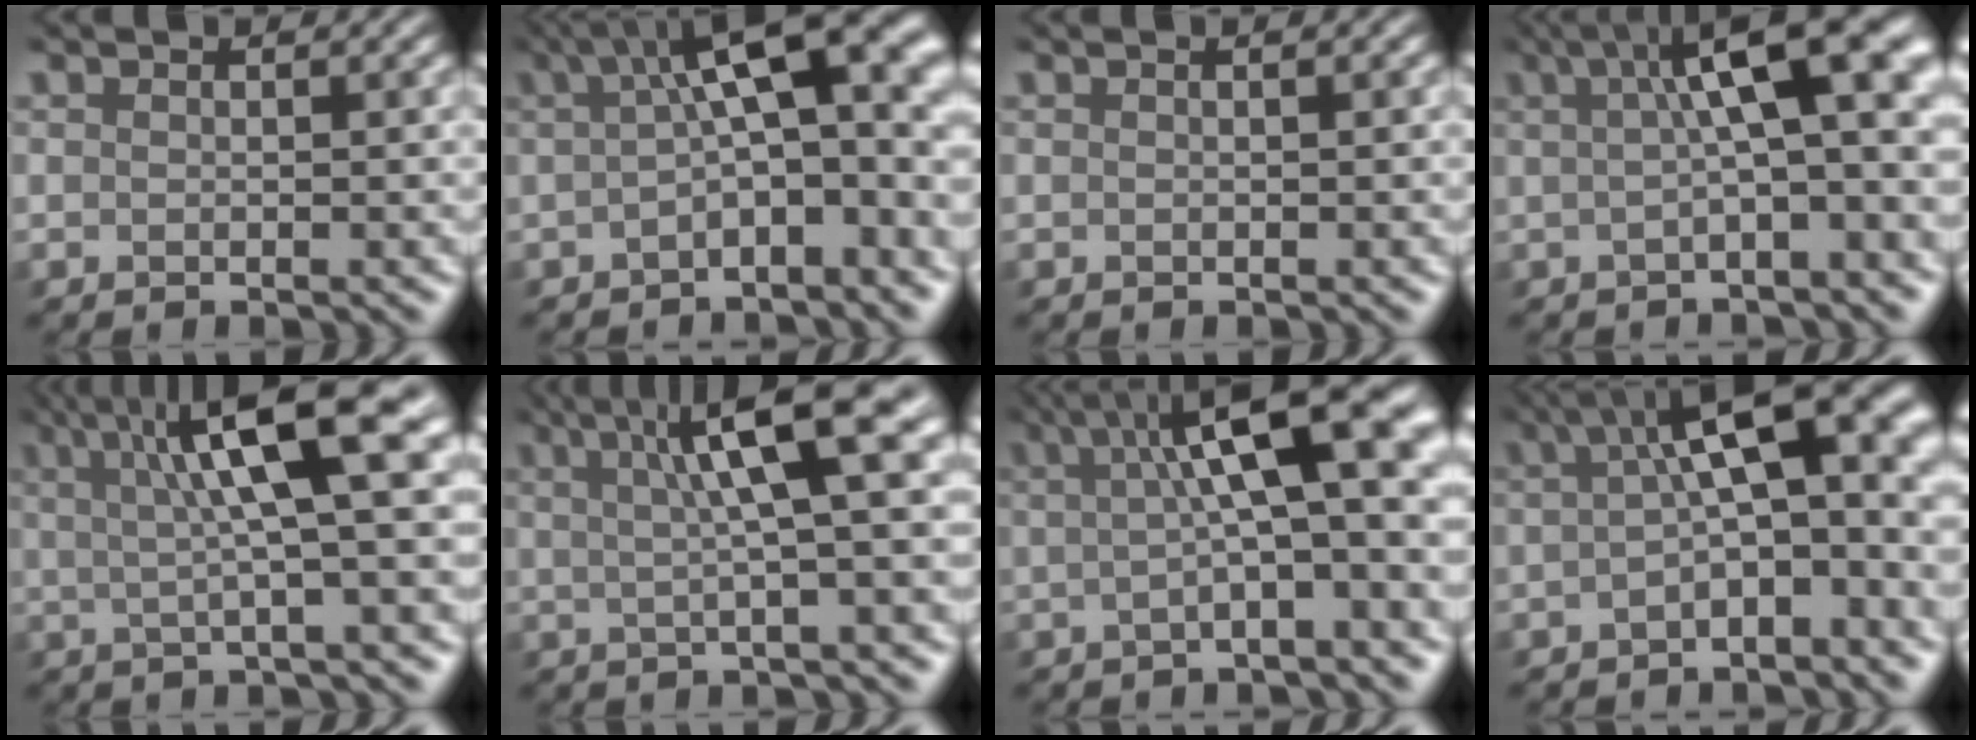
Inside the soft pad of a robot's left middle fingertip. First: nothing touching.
{"total": 10.4, "force": [1.2, 3.8, 9.7], "torque": [-0.117, 0.023, 0.009]}
{"total": 0.6, "force": [0.2, 0.2, 0.5], "torque": [-0.005, 0.001, 0.000]}
{"total": 9.6, "force": [2.0, 2.5, 9.0], "torque": [-0.111, 0.025, 0.024]}
{"total": 9.6, "force": [2.9, 2.0, 9.0], "torque": [-0.124, 0.015, 0.043]}
{"total": 8.5, "force": [2.5, 1.7, 7.9], "torque": [-0.102, 0.018, 0.037]}
{"total": 10.7, "force": [2.1, 2.7, 10.2], "torque": [-0.132, 0.022, 0.027]}
{"total": 10.3, "force": [1.4, 3.8, 9.5], "torque": [-0.115, 0.025, 0.013]}